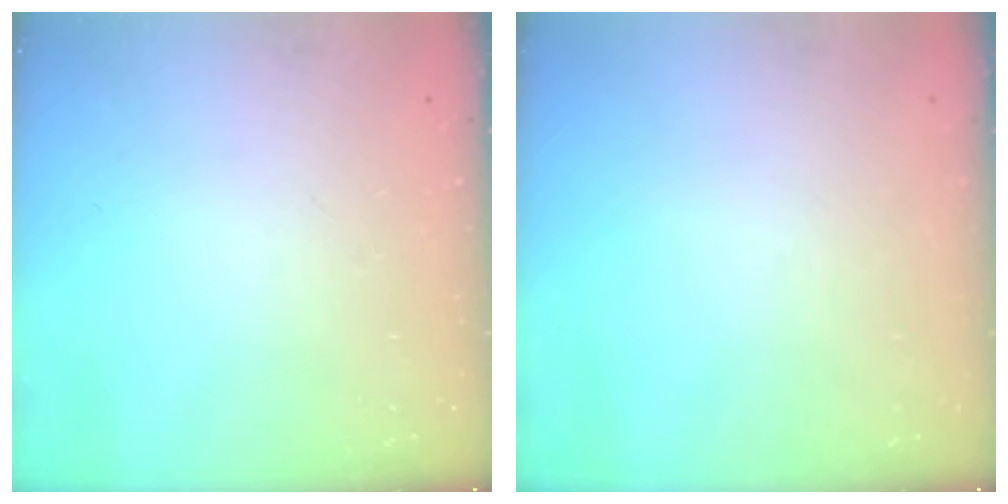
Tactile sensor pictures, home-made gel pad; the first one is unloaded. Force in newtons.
{"total": 0.0}